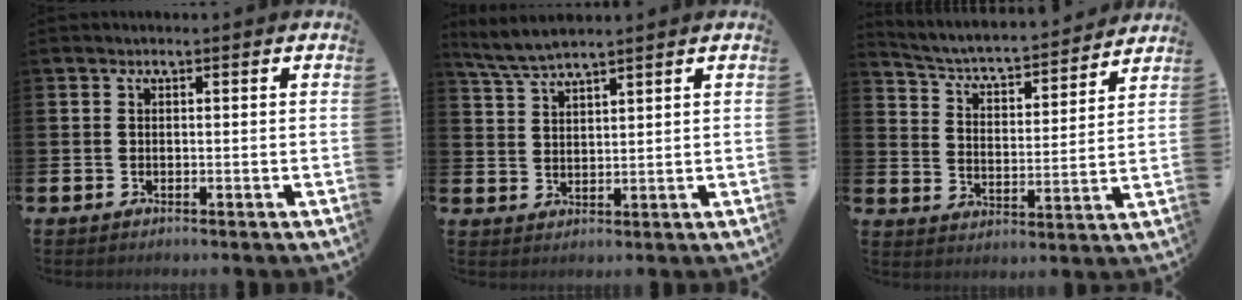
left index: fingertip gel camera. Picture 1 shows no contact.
{"total": 4.3, "force": [4.1, 0.1, 1.5], "torque": [-0.043, -0.012, 0.074]}
{"total": 4.7, "force": [4.4, 0.9, 1.4], "torque": [-0.057, -0.044, 0.067]}